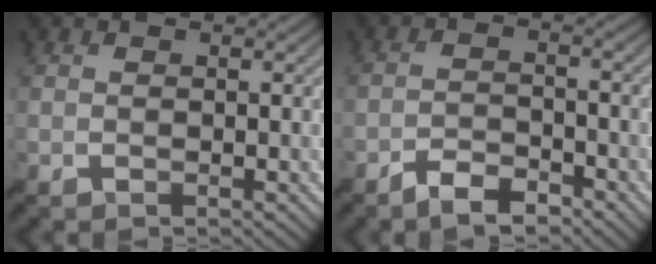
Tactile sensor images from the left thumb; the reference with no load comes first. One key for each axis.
{"total": 4.2, "fx": -3.6, "fy": 1.1, "fz": 1.8, "tx": -0.035, "ty": 0.000, "tz": -0.067}